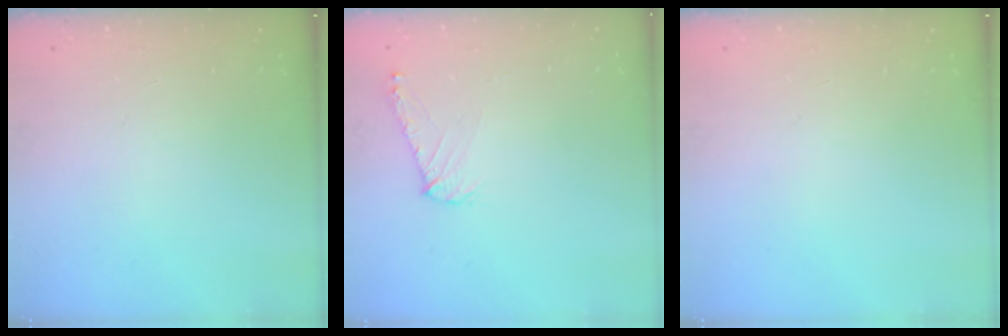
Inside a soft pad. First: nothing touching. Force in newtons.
{"total": 7.3, "press": 7.2, "slide": 0.7}
{"total": 0.0}